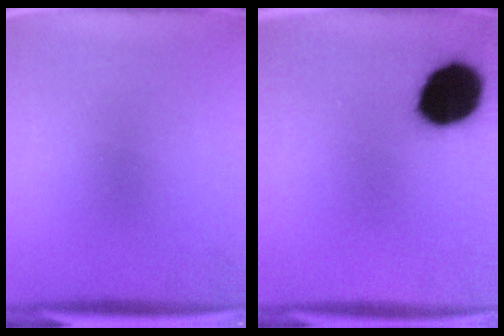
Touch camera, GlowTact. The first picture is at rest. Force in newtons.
{"total": 16.7}